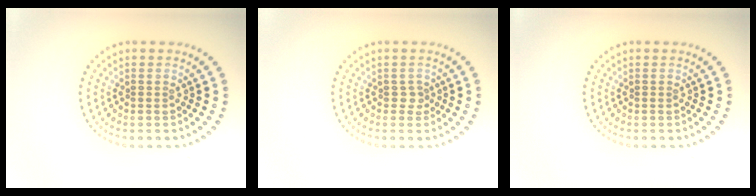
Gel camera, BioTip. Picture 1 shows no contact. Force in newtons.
{"total": 1.0, "press": 0.7, "slide": 0.7}
{"total": 0.0}